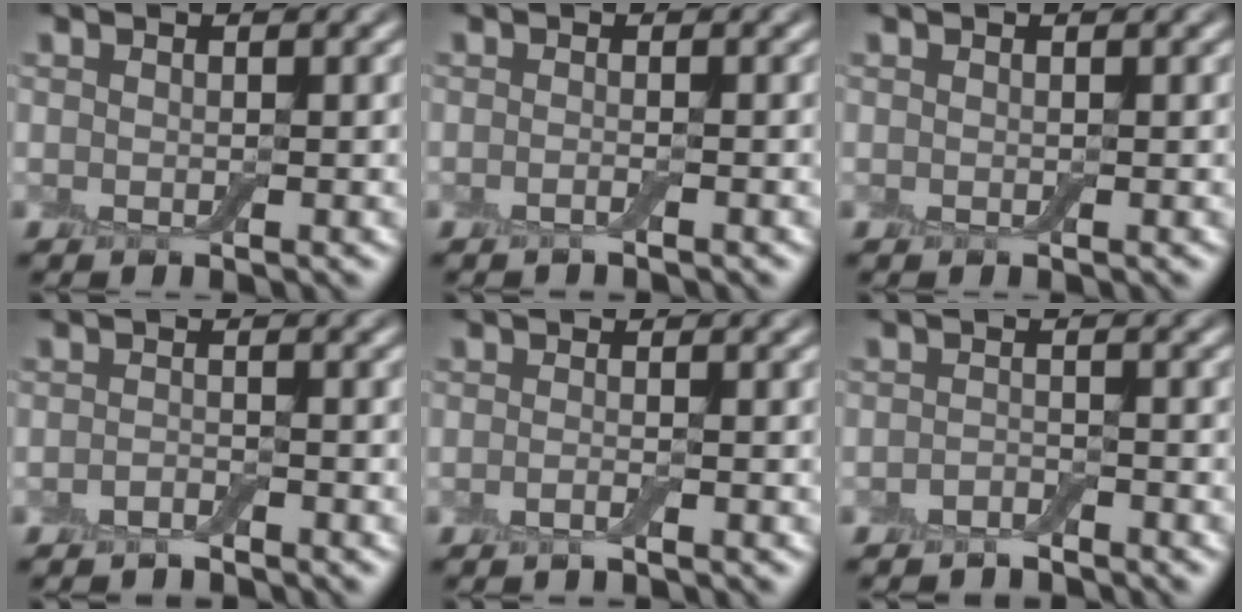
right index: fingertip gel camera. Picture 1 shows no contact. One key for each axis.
{"total": 0.9, "fx": -0.6, "fy": 0.2, "fz": 0.6, "tx": -0.009, "ty": -0.004, "tz": -0.014}
{"total": 0.0}
{"total": 1.2, "fx": -1.1, "fy": 0.2, "fz": 0.5, "tx": -0.010, "ty": 0.000, "tz": -0.022}
{"total": 1.2, "fx": -0.7, "fy": 0.3, "fz": 0.9, "tx": -0.012, "ty": -0.005, "tz": -0.017}
{"total": 1.6, "fx": -1.4, "fy": 0.4, "fz": 0.5, "tx": -0.009, "ty": 0.001, "tz": -0.030}